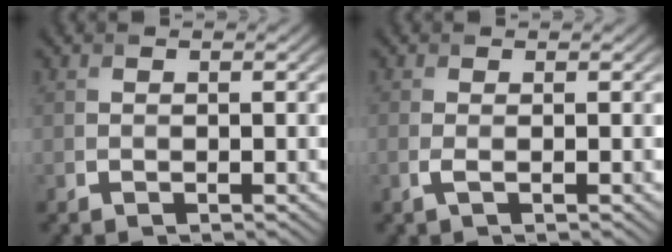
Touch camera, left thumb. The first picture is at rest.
{"total": 1.4, "force": [-0.2, 0.2, 1.4], "torque": [-0.032, -0.001, -0.008]}